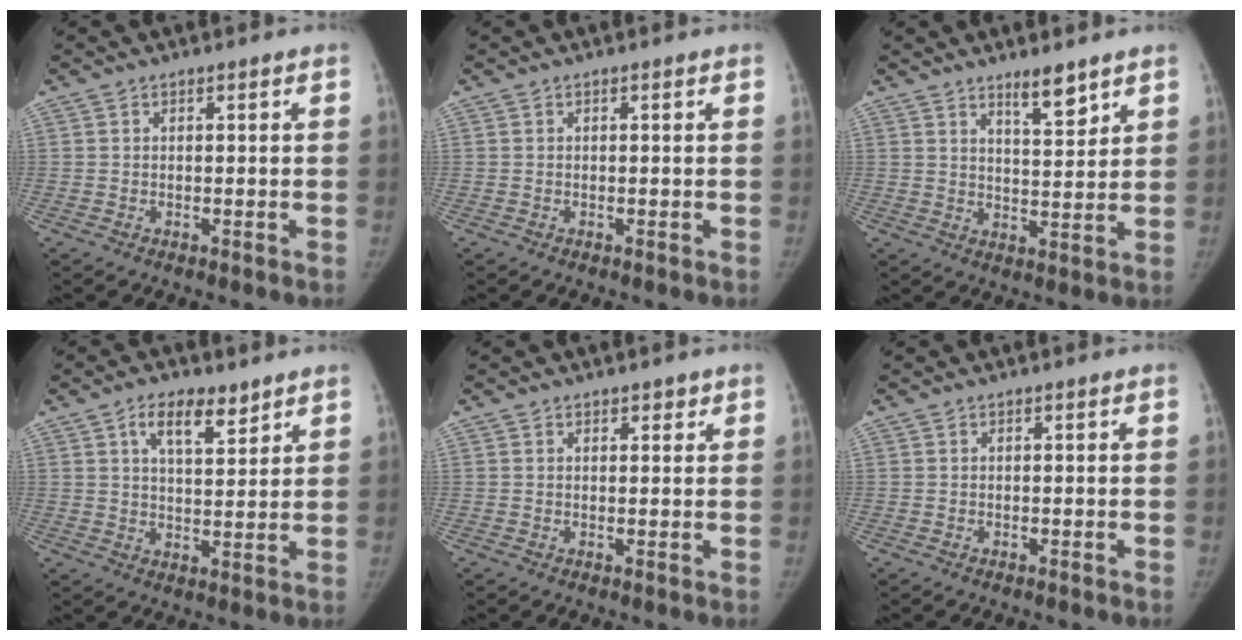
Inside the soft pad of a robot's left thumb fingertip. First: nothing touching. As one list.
[{"total": 0.0}, {"total": 5.8, "force": [4.4, 1.4, 3.6], "torque": [-0.041, -0.038, 0.071]}, {"total": 7.3, "force": [4.5, 3.2, 4.8], "torque": [-0.056, -0.026, 0.073]}, {"total": 1.5, "force": [1.2, 0.8, 0.5], "torque": [0.009, -0.006, 0.013]}, {"total": 0.0}]